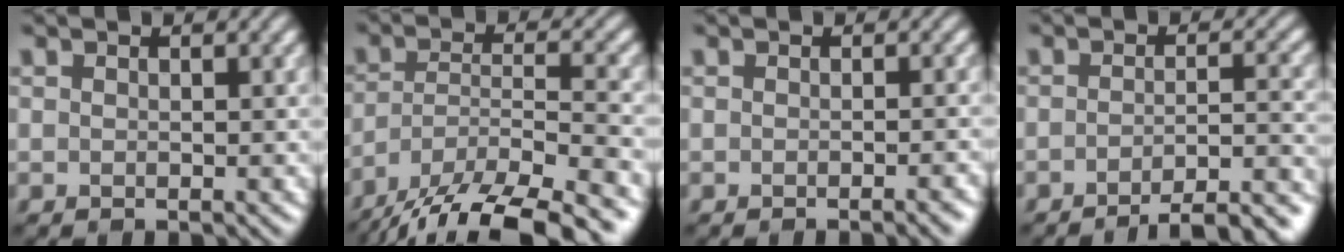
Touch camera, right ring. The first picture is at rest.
{"total": 13.8, "force": [-11.7, 3.6, 6.4], "torque": [-0.112, -0.022, -0.178]}
{"total": 2.0, "force": [-0.9, 0.6, 1.7], "torque": [-0.007, 0.000, -0.014]}
{"total": 8.6, "force": [-6.7, 2.1, 4.9], "torque": [-0.048, 0.006, -0.076]}